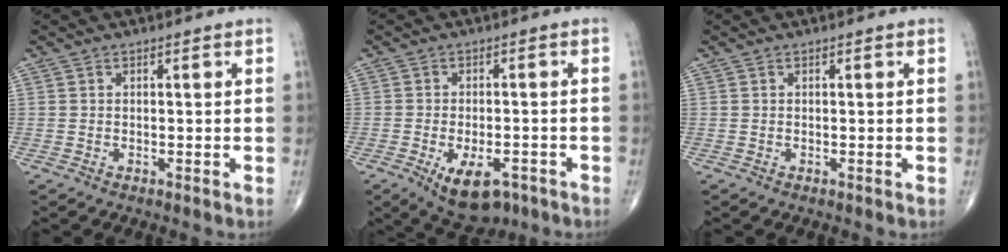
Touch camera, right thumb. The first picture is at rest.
{"total": 9.2, "force": [-4.6, 4.6, 6.5], "torque": [-0.090, 0.010, -0.063]}
{"total": 0.0}